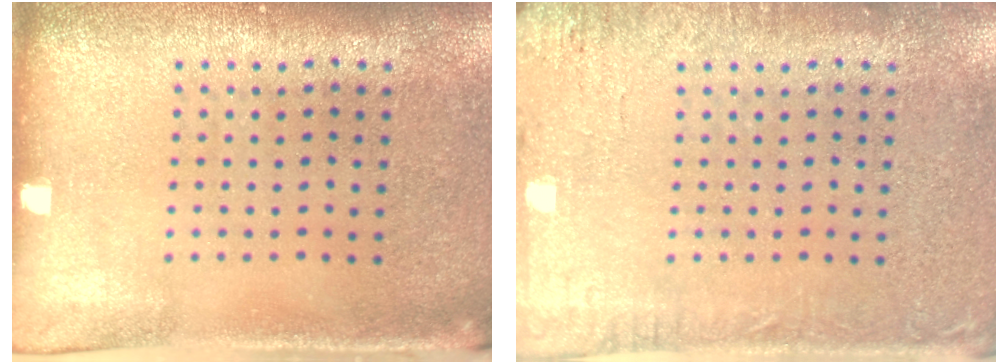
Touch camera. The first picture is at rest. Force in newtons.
{"total": 2.9, "press": 2.8, "slide": 0.4}